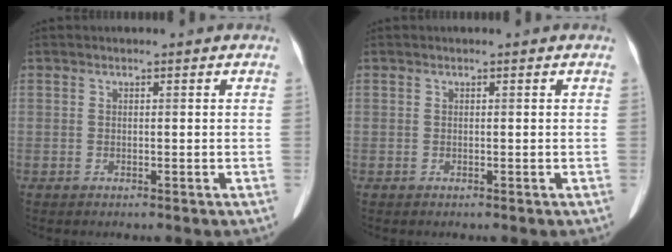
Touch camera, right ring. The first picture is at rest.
{"total": 0.0}